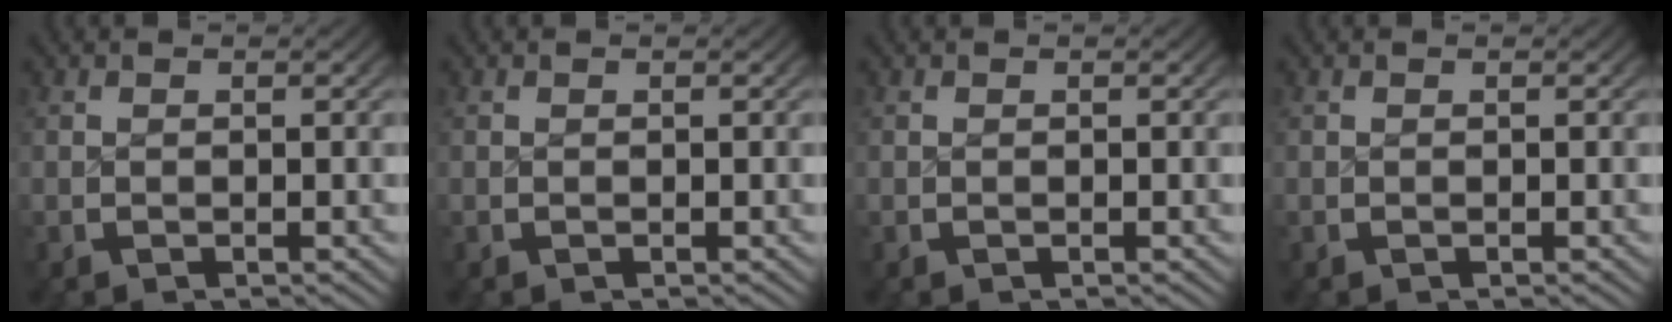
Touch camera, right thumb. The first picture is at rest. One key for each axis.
{"total": 0.0}
{"total": 0.0}
{"total": 0.0}